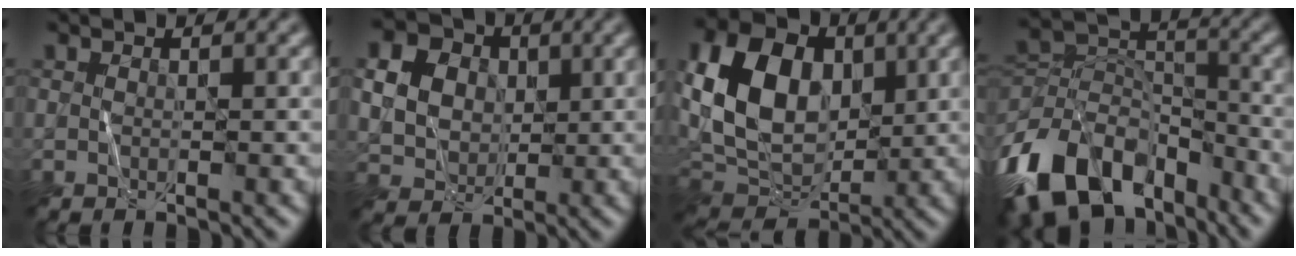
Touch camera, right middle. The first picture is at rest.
{"total": 7.2, "force": [1.6, 6.0, 3.6], "torque": [-0.087, 0.020, 0.031]}
{"total": 10.6, "force": [1.8, 7.5, 7.3], "torque": [-0.158, 0.007, 0.029]}
{"total": 13.2, "force": [-7.9, 7.8, 7.1], "torque": [-0.155, 0.004, -0.152]}